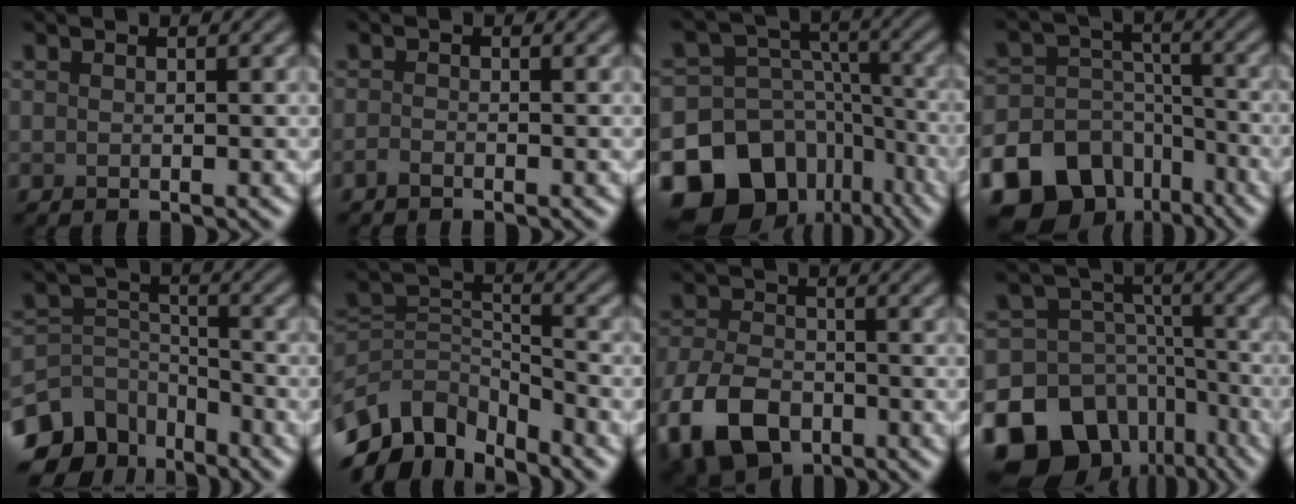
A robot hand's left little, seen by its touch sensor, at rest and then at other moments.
{"total": 0.8, "force": [-0.7, 0.2, 0.3], "torque": [-0.006, -0.001, -0.015]}
{"total": 17.0, "force": [-10.2, 12.4, 5.7], "torque": [-0.131, -0.027, -0.152]}
{"total": 17.2, "force": [-10.4, 12.5, 5.5], "torque": [-0.117, -0.058, -0.172]}
{"total": 8.6, "force": [-6.2, 5.0, 3.2], "torque": [-0.064, -0.011, -0.117]}
{"total": 8.6, "force": [-6.5, 4.3, 3.6], "torque": [-0.060, -0.006, -0.132]}
{"total": 8.6, "force": [-4.3, 5.4, 5.1], "torque": [-0.122, -0.012, -0.090]}
{"total": 19.9, "force": [-11.8, 14.8, 6.3], "torque": [-0.132, -0.065, -0.183]}